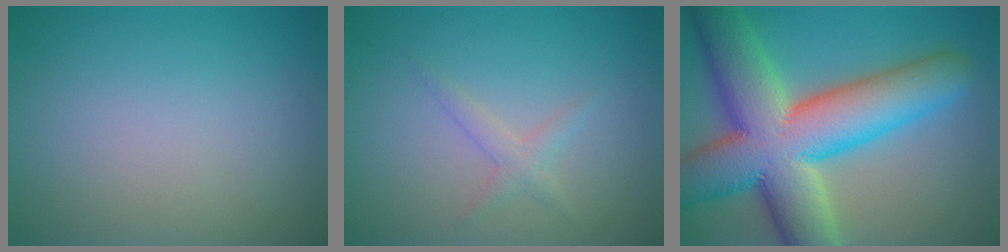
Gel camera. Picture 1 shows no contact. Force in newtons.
{"total": 1.4, "press": 1.4, "slide": 0.0}
{"total": 14.7, "press": 14.7, "slide": 0.4}